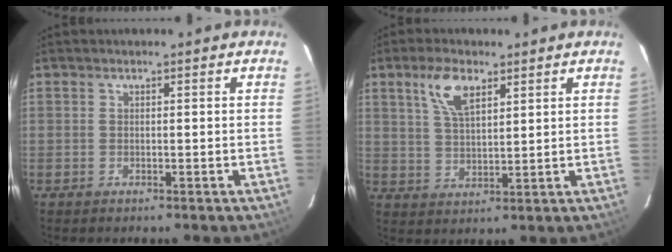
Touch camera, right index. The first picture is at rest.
{"total": 7.2, "force": [3.9, 3.1, 5.1], "torque": [-0.100, 0.012, 0.078]}